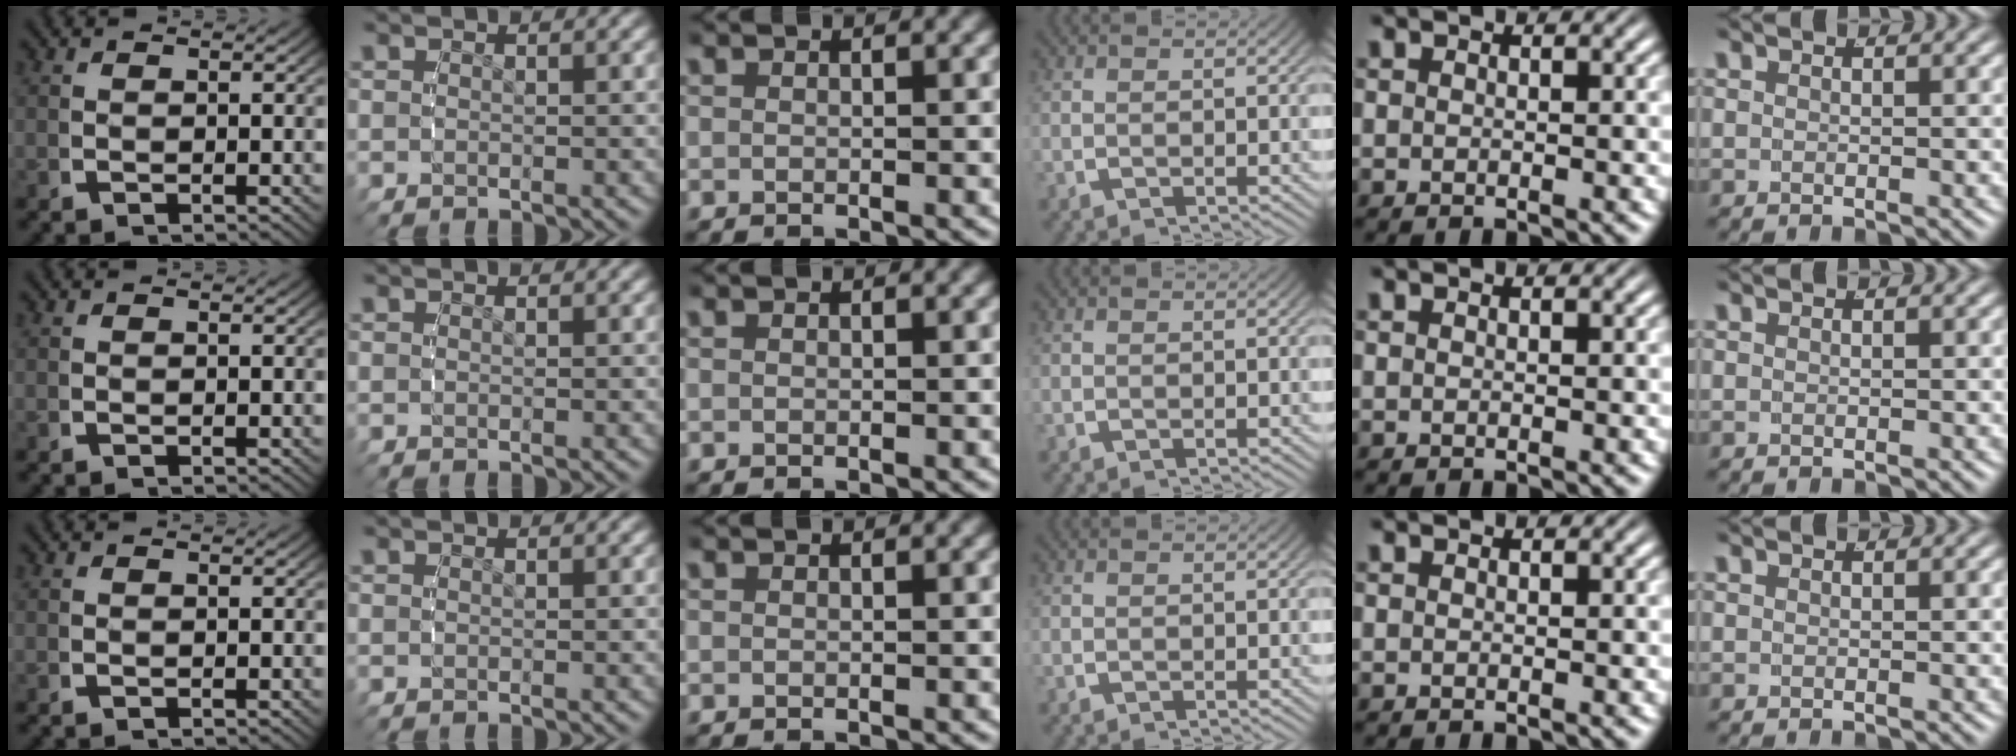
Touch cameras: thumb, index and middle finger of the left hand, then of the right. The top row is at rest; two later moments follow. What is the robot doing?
{"motion": "reach", "object": "sponge"}